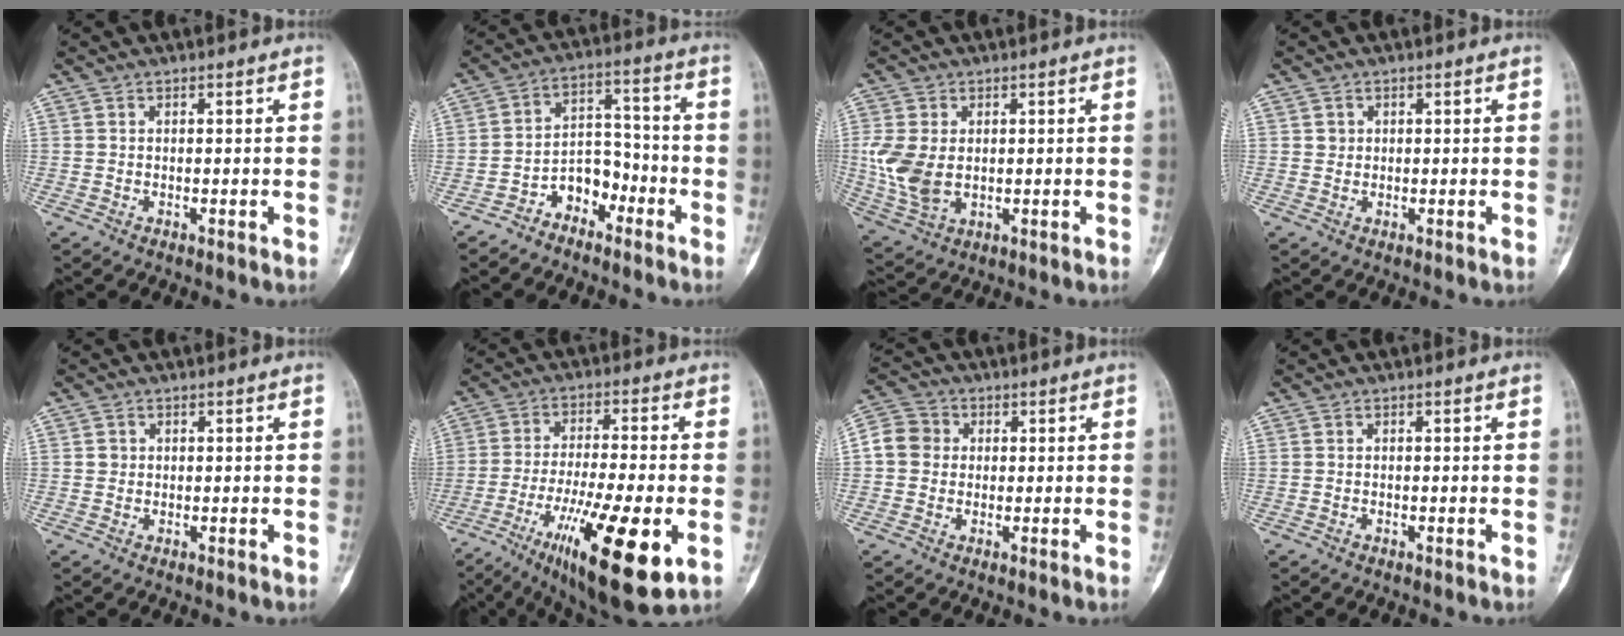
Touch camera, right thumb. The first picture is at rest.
{"total": 7.5, "force": [-4.7, 5.1, 3.1], "torque": [-0.019, 0.070, -0.090]}
{"total": 9.2, "force": [0.4, 6.2, 6.8], "torque": [-0.146, -0.003, 0.020]}
{"total": 1.2, "force": [0.4, 1.2, 0.2], "torque": [0.006, 0.001, 0.004]}
{"total": 1.1, "force": [0.2, 1.1, 0.2], "torque": [0.003, 0.003, 0.003]}
{"total": 19.6, "force": [-7.4, 4.8, 17.5], "torque": [-0.294, -0.003, -0.113]}
{"total": 6.4, "force": [0.0, 5.9, 2.5], "torque": [-0.034, 0.016, -0.012]}
{"total": 0.0}